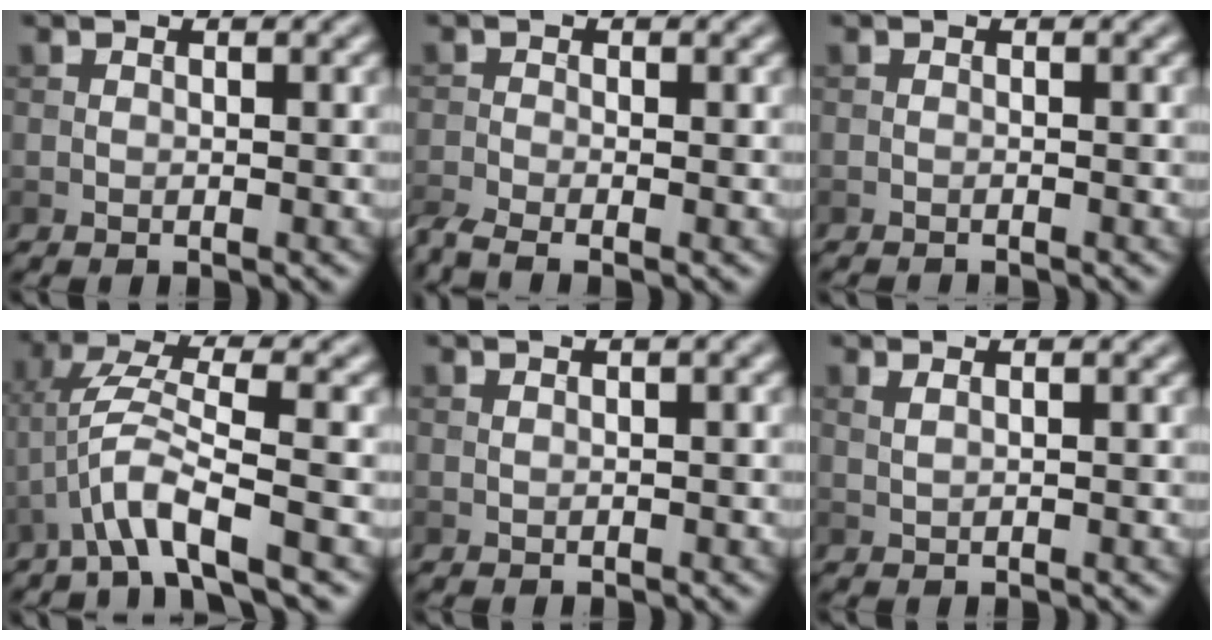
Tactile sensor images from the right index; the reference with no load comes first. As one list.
[{"total": 3.4, "force": [-2.6, 0.8, 2.0], "torque": [-0.045, -0.014, -0.062]}, {"total": 0.9, "force": [-0.9, 0.0, 0.1], "torque": [0.003, -0.004, -0.014]}, {"total": 5.1, "force": [-2.4, 0.6, 4.4], "torque": [-0.090, 0.012, -0.051]}, {"total": 1.6, "force": [0.8, 0.4, 1.3], "torque": [-0.024, 0.005, 0.005]}, {"total": 1.1, "force": [0.7, 0.4, 0.8], "torque": [-0.015, 0.000, 0.007]}]